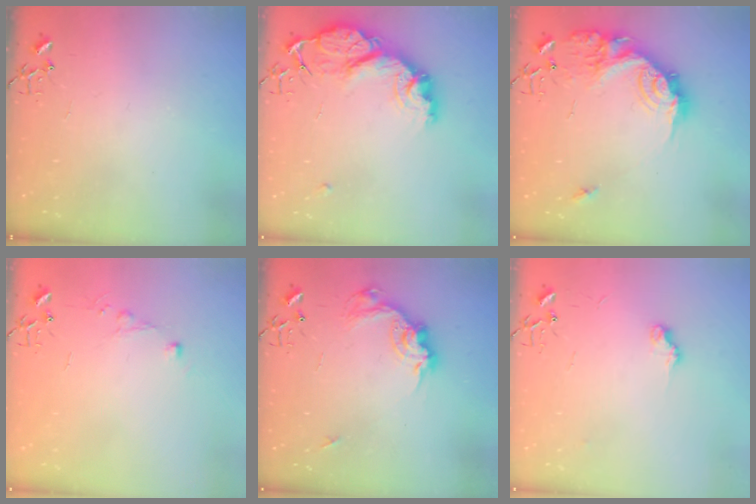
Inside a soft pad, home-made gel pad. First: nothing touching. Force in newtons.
{"total": 15.8, "press": 15.8, "slide": 1.3}
{"total": 19.2, "press": 19.2, "slide": 1.0}
{"total": 4.4, "press": 4.4, "slide": 0.5}
{"total": 14.4, "press": 14.3, "slide": 1.1}
{"total": 7.1, "press": 7.1, "slide": 0.5}